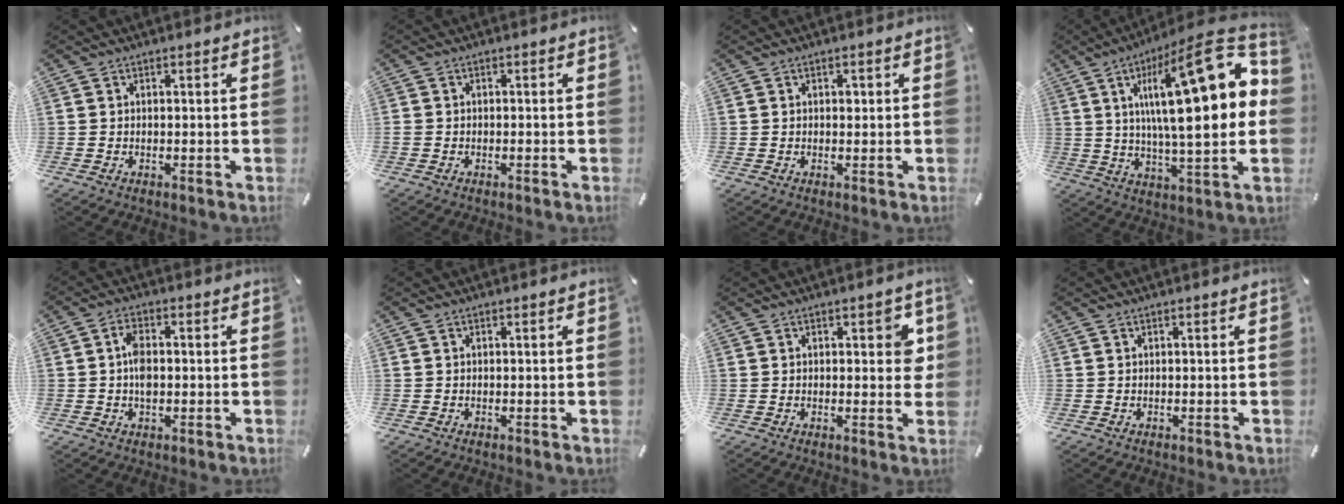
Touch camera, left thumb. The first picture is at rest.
{"total": 0.8, "force": [-0.5, 0.5, 0.4], "torque": [-0.007, 0.001, -0.012]}
{"total": 1.1, "force": [0.2, 0.9, 0.6], "torque": [-0.005, 0.000, 0.000]}
{"total": 26.1, "force": [6.8, 7.5, 24.0], "torque": [-0.377, -0.052, 0.100]}
{"total": 4.7, "force": [-0.2, 2.8, 3.8], "torque": [-0.072, 0.002, -0.007]}
{"total": 0.0}
{"total": 4.6, "force": [1.2, 2.5, 3.7], "torque": [-0.034, -0.007, 0.011]}
{"total": 0.0}